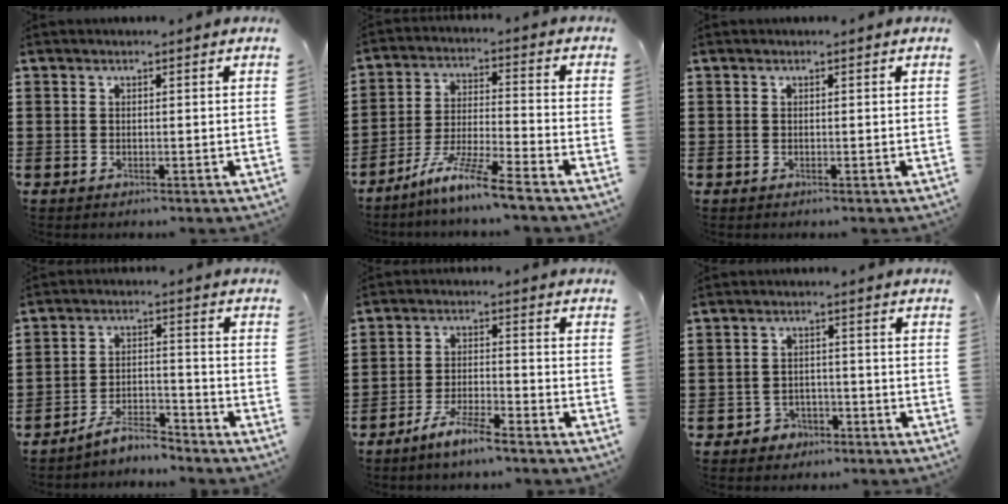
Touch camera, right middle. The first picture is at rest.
{"total": 8.5, "force": [-7.0, -0.6, 4.8], "torque": [-0.100, -0.013, -0.140]}
{"total": 0.0}
{"total": 5.7, "force": [-5.5, 0.8, 1.6], "torque": [-0.031, 0.005, -0.108]}
{"total": 5.3, "force": [-4.5, 0.3, 2.7], "torque": [-0.059, -0.003, -0.088]}
{"total": 2.5, "force": [-2.1, 1.3, 0.2], "torque": [-0.011, 0.003, -0.048]}